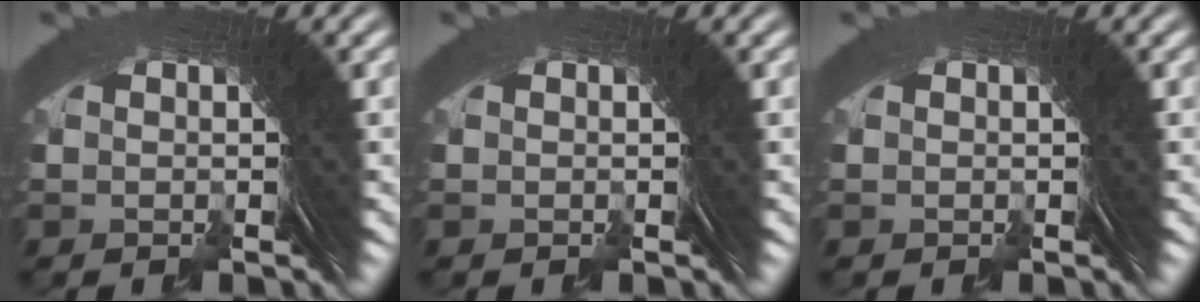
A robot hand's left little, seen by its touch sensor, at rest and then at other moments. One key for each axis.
{"total": 0.0}
{"total": 0.0}